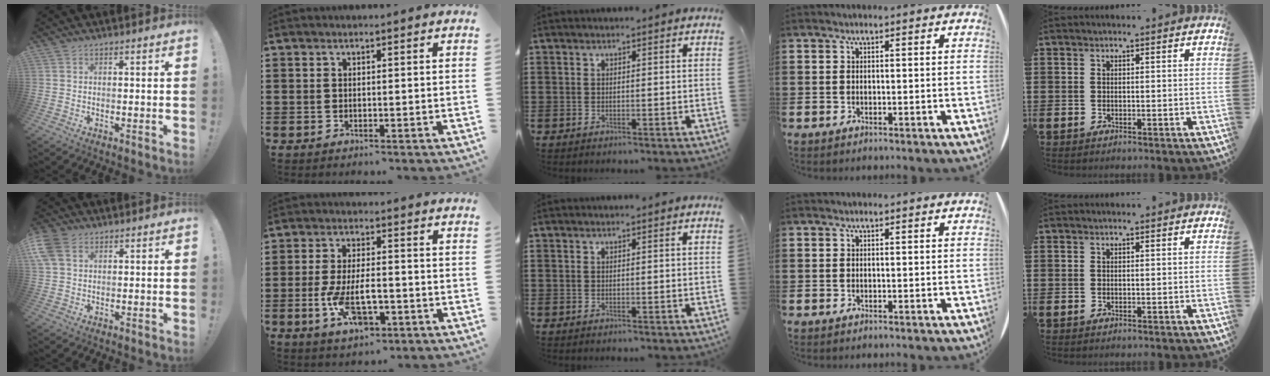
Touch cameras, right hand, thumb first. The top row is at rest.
{"thumb": {"total": 6.9, "force": [3.0, 4.8, 4.0], "torque": [-0.089, 0.000, 0.061]}, "index": {"total": 8.6, "force": [-2.7, 3.8, 7.2], "torque": [-0.153, -0.002, -0.048]}}